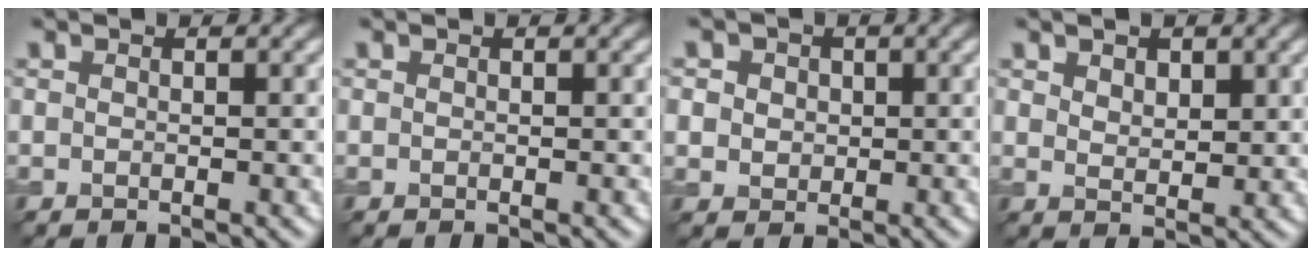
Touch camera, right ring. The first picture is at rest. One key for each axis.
{"total": 0.0}
{"total": 4.5, "fx": 1.7, "fy": 3.7, "fz": 2.0, "tx": -0.038, "ty": 0.020, "tz": 0.013}
{"total": 2.6, "fx": 1.5, "fy": 1.5, "fz": 1.5, "tx": -0.026, "ty": -0.004, "tz": 0.027}